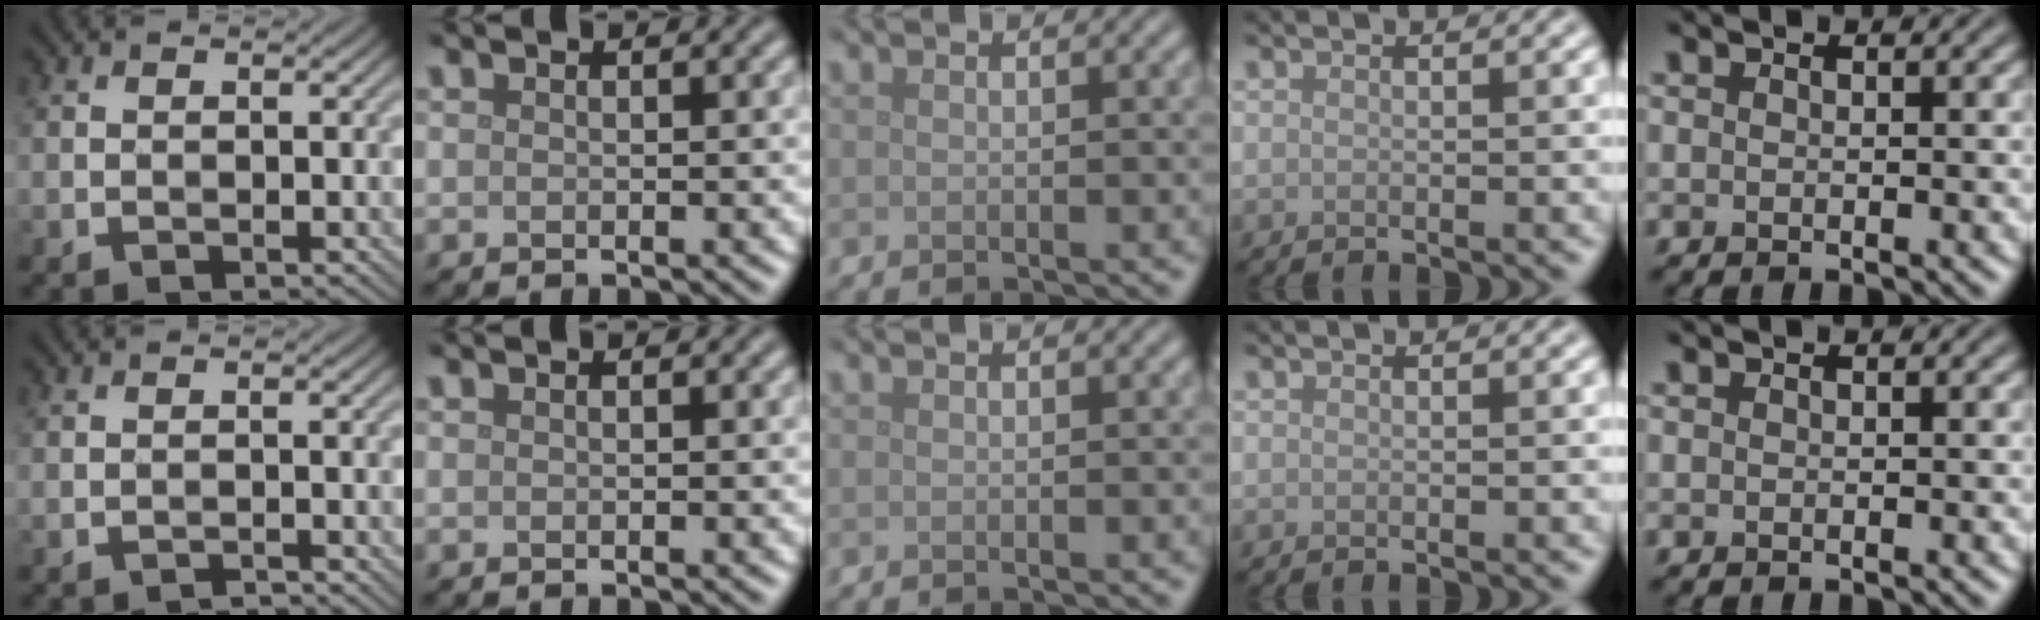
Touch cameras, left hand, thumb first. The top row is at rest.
{"thumb": {"total": 0.8, "force": [-0.8, -0.2, -0.2], "torque": [0.003, 0.006, -0.015]}}